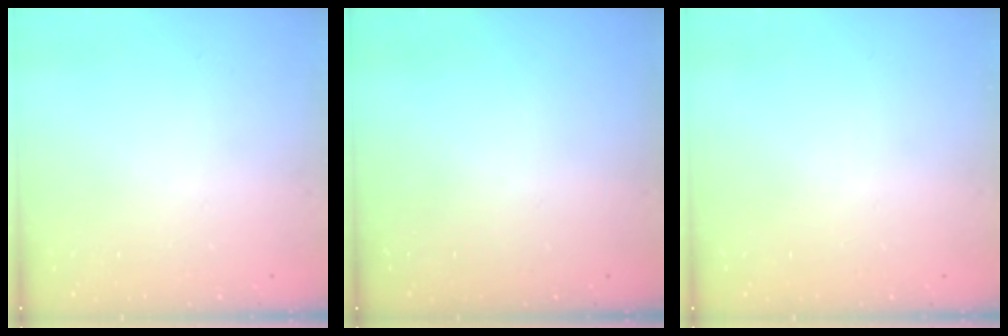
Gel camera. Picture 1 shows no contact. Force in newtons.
{"total": 0.0}
{"total": 0.0}